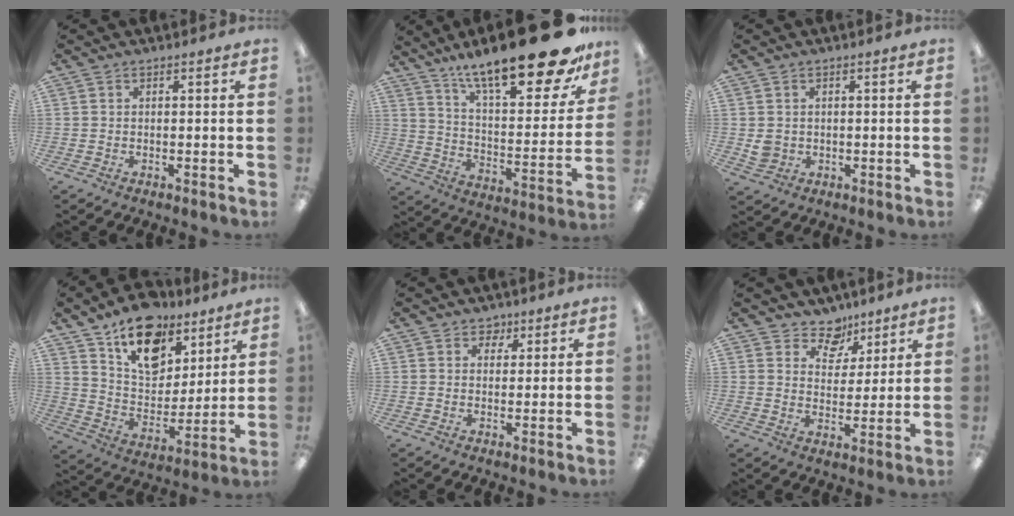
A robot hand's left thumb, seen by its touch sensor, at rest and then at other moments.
{"total": 24.8, "force": [18.1, 6.5, 15.6], "torque": [-0.233, -0.126, 0.295]}
{"total": 3.0, "force": [0.3, 2.8, 1.1], "torque": [-0.014, 0.002, 0.007]}
{"total": 18.4, "force": [12.2, 10.7, 8.7], "torque": [-0.139, -0.067, 0.219]}
{"total": 2.8, "force": [1.7, 2.2, 0.6], "torque": [0.008, -0.005, 0.027]}
{"total": 8.1, "force": [6.2, 5.0, 1.5], "torque": [-0.021, -0.044, 0.114]}